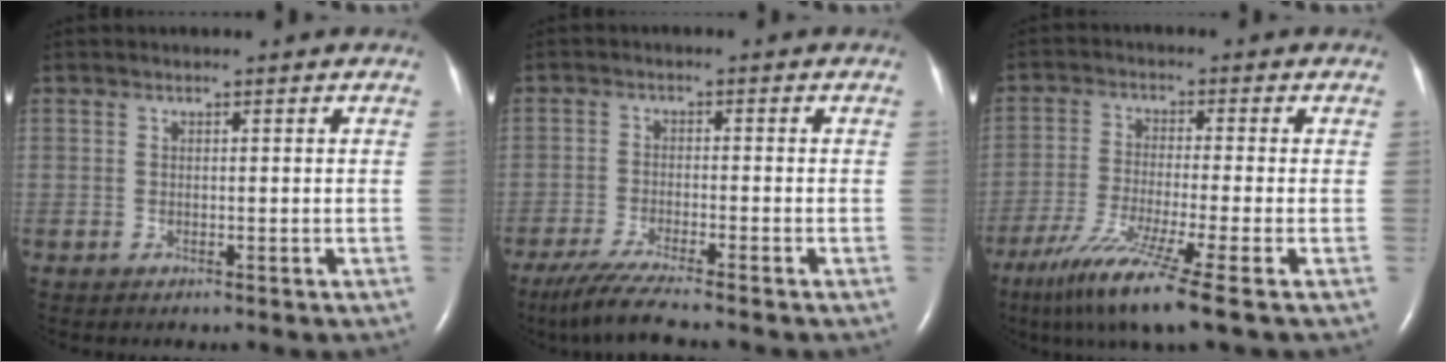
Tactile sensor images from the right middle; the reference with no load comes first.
{"total": 6.8, "force": [-5.7, -0.8, 3.6], "torque": [-0.069, -0.028, -0.101]}
{"total": 11.1, "force": [-7.1, -1.4, 8.4], "torque": [-0.159, -0.042, -0.125]}